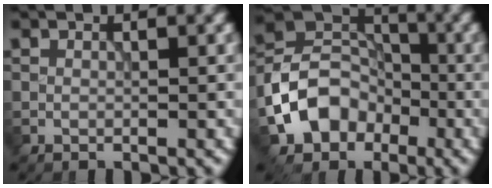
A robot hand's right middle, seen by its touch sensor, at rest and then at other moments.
{"total": 7.7, "force": [-3.2, 6.0, 3.5], "torque": [-0.050, 0.007, -0.069]}